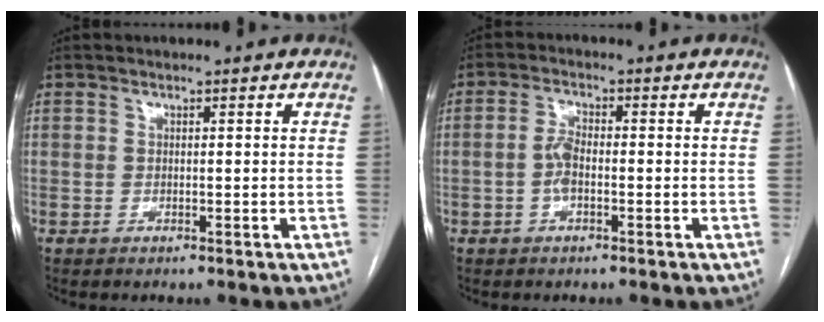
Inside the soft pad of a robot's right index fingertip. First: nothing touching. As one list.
[{"total": 3.2, "force": [-0.8, 1.3, 2.8], "torque": [-0.060, 0.005, -0.018]}]